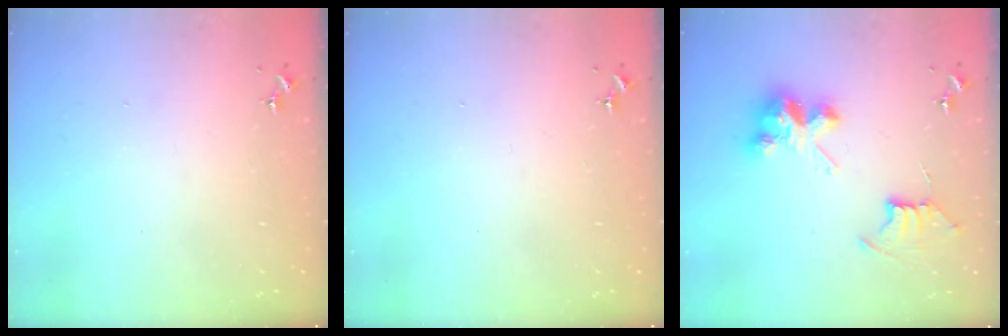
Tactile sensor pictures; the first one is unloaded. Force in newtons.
{"total": 0.0}
{"total": 11.8, "press": 11.7, "slide": 0.8}